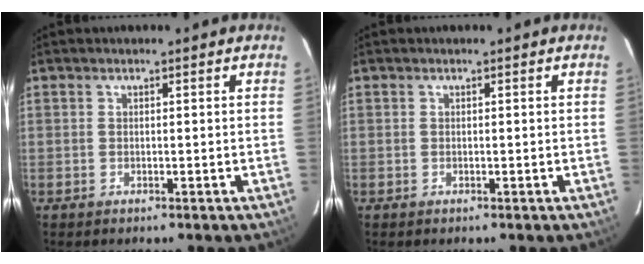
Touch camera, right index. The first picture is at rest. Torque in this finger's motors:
{"motor_torque": [0.00, 0.00, 0.00, 0.01]}